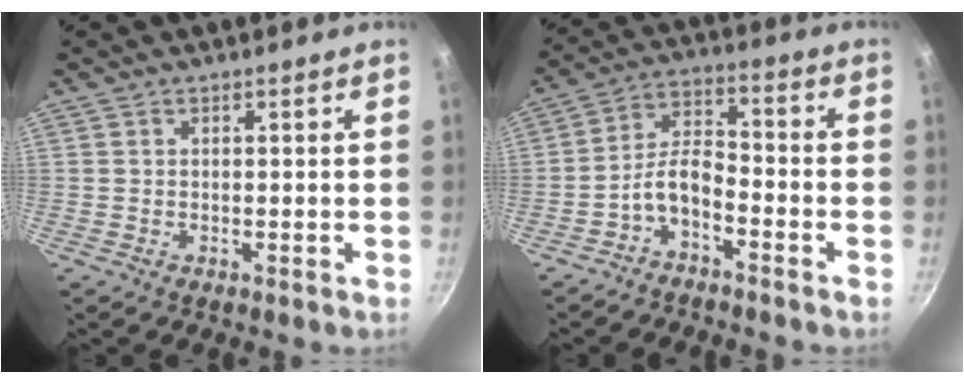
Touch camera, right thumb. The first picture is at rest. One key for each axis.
{"total": 6.7, "fx": -4.0, "fy": 3.1, "fz": 4.5, "tx": -0.085, "ty": 0.052, "tz": -0.080}